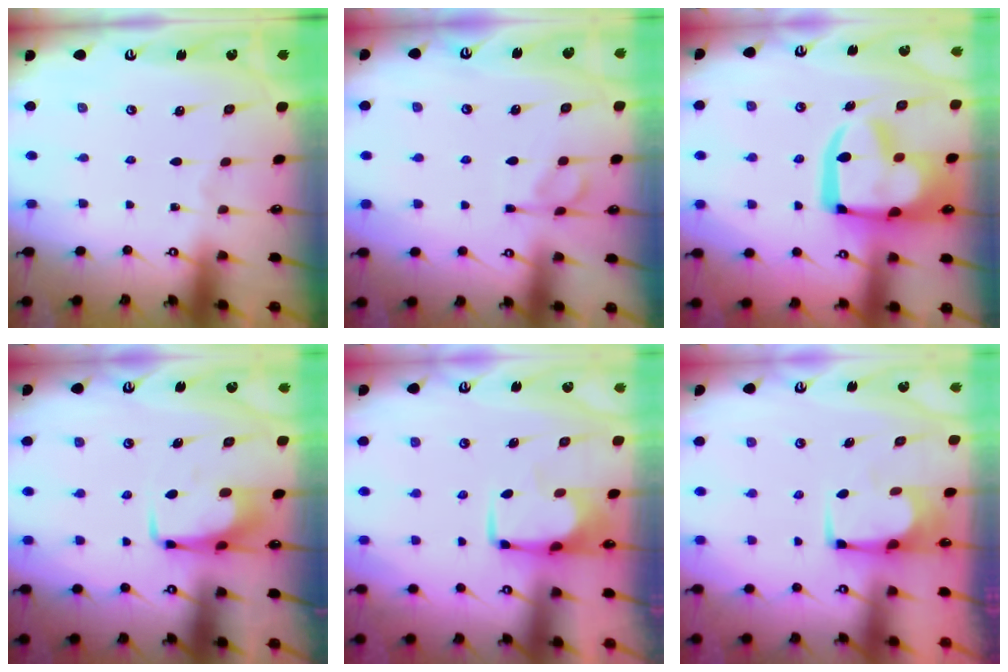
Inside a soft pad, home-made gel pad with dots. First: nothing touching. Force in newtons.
{"total": 7.2, "press": 7.2, "slide": 0.6}
{"total": 17.7, "press": 17.6, "slide": 2.0}
{"total": 5.7, "press": 5.6, "slide": 0.7}
{"total": 0.6, "press": 0.6, "slide": 0.2}
{"total": 1.8, "press": 1.7, "slide": 0.3}